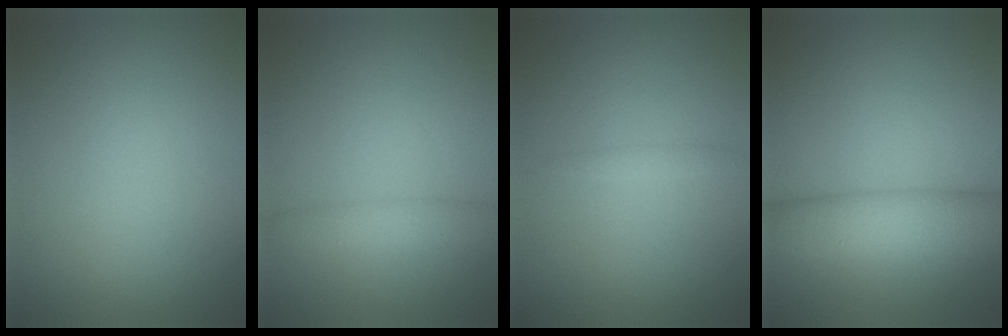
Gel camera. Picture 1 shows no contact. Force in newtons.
{"total": 2.2, "press": 2.2, "slide": 0.1}
{"total": 0.7, "press": 0.7, "slide": 0.0}
{"total": 6.8, "press": 6.8, "slide": 0.2}